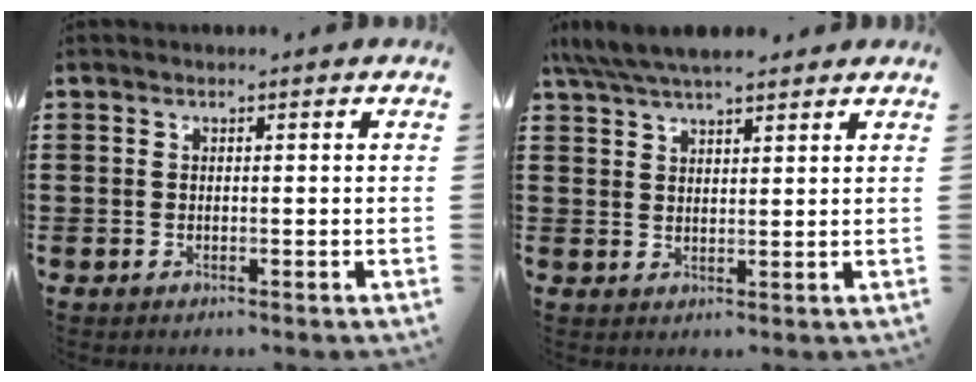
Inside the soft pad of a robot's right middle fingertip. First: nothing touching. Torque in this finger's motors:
{"motor_torque": [-0.01, -0.19, 0.75, 0.17]}